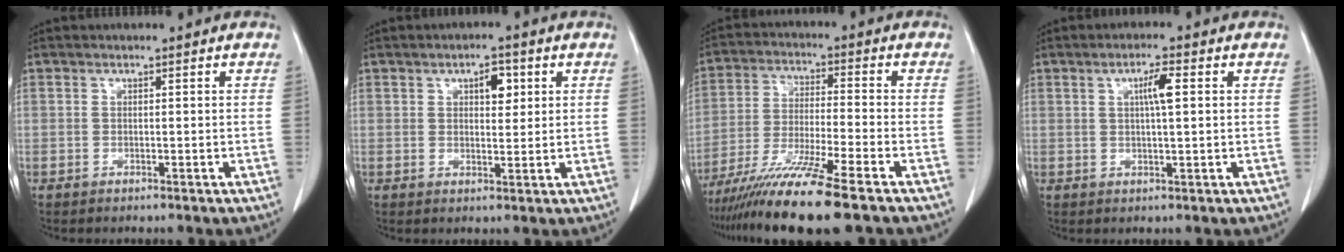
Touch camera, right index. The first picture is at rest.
{"total": 3.7, "force": [1.4, 1.7, 2.9], "torque": [-0.043, 0.004, 0.020]}
{"total": 12.8, "force": [-9.7, -1.3, 8.3], "torque": [-0.150, -0.036, -0.169]}
{"total": 3.6, "force": [0.9, 0.3, 3.5], "torque": [-0.062, 0.003, 0.014]}